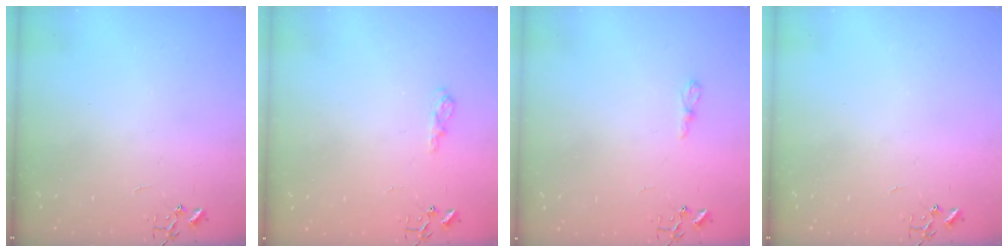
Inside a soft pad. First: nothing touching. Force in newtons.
{"total": 9.8, "press": 9.7, "slide": 1.0}
{"total": 5.7, "press": 5.7, "slide": 0.3}
{"total": 0.0}